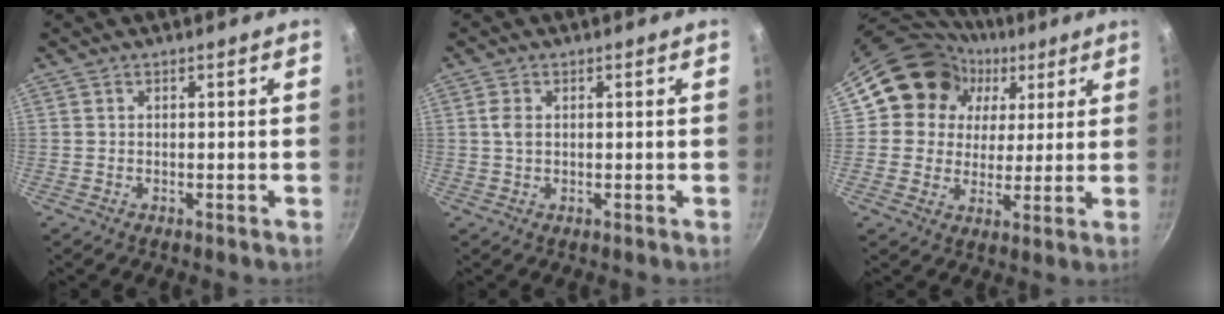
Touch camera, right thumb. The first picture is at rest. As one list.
[{"total": 3.7, "force": [0.7, 2.4, 2.7], "torque": [-0.055, 0.003, 0.011]}, {"total": 14.4, "force": [5.5, 12.5, 4.4], "torque": [-0.057, 0.003, 0.082]}]